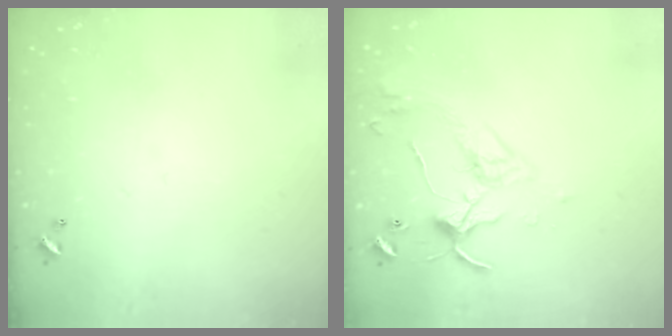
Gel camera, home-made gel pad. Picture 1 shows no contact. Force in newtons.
{"total": 3.8, "press": 3.8, "slide": 0.3}